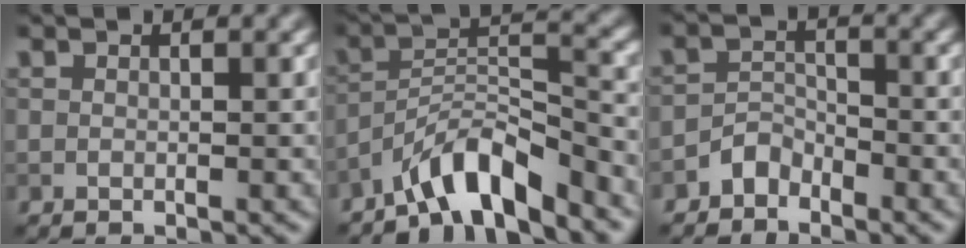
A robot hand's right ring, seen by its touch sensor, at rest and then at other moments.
{"total": 6.6, "force": [-5.4, 1.1, 3.7], "torque": [-0.058, 0.011, -0.100]}
{"total": 2.1, "force": [-1.8, 1.0, 0.5], "torque": [-0.005, 0.013, -0.037]}